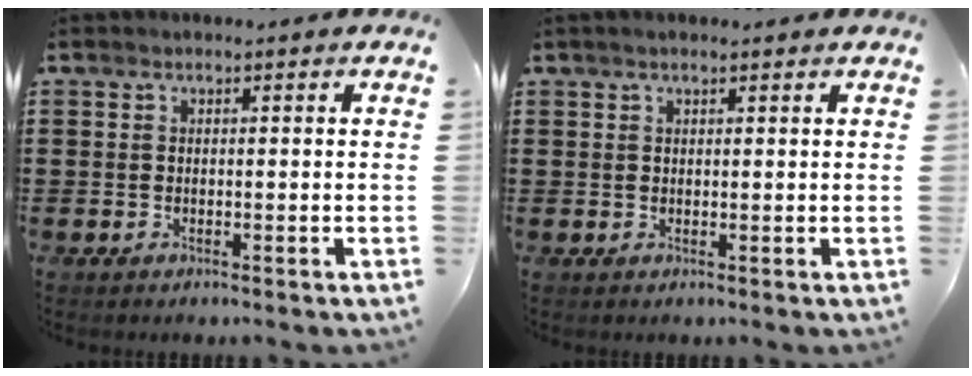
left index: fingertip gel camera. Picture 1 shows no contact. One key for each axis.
{"total": 1.2, "fx": 0.9, "fy": 0.0, "fz": 0.8, "tx": -0.016, "ty": 0.001, "tz": 0.016}